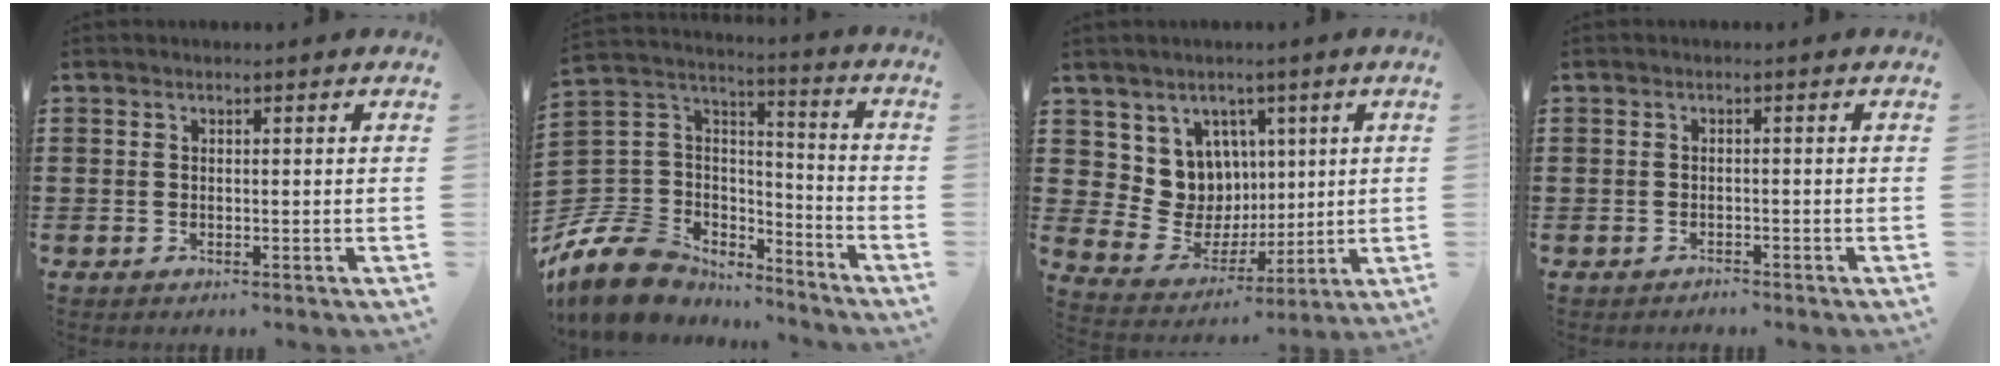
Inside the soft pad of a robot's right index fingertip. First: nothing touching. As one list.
[{"total": 11.7, "force": [-8.3, 7.7, 3.0], "torque": [-0.110, 0.017, -0.161]}, {"total": 8.5, "force": [2.7, 7.9, 1.6], "torque": [-0.070, -0.031, 0.057]}, {"total": 0.9, "force": [-0.9, 0.1, -0.2], "torque": [0.000, 0.004, -0.022]}]